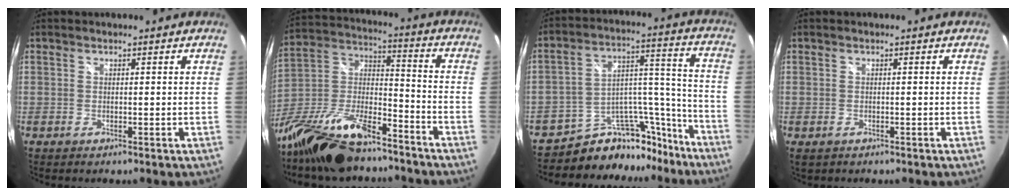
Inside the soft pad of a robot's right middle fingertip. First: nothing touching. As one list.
[{"total": 20.9, "force": [-14.7, 7.9, 12.5], "torque": [-0.257, -0.008, -0.261]}, {"total": 16.0, "force": [-13.6, 7.6, 3.7], "torque": [-0.052, 0.079, -0.199]}, {"total": 1.4, "force": [-0.6, 1.0, 0.9], "torque": [-0.018, -0.004, -0.007]}]